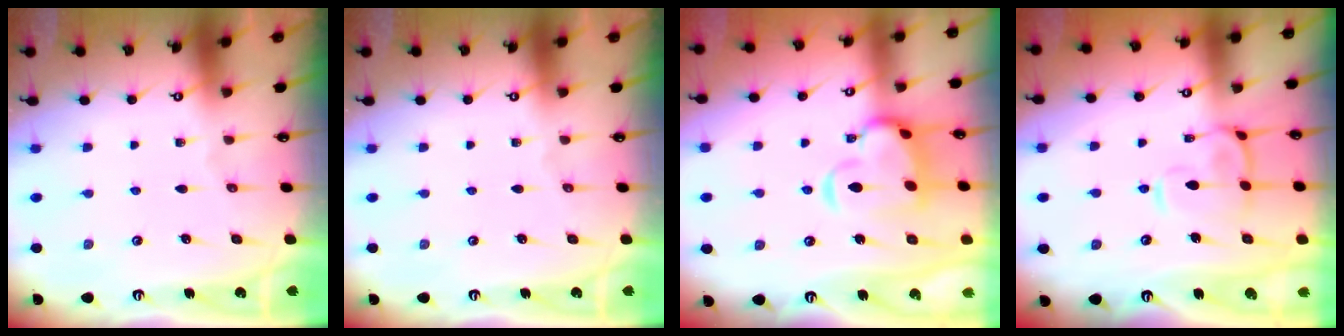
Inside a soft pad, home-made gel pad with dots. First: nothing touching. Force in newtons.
{"total": 0.0}
{"total": 8.3, "press": 8.1, "slide": 1.8}
{"total": 5.8, "press": 5.6, "slide": 1.3}